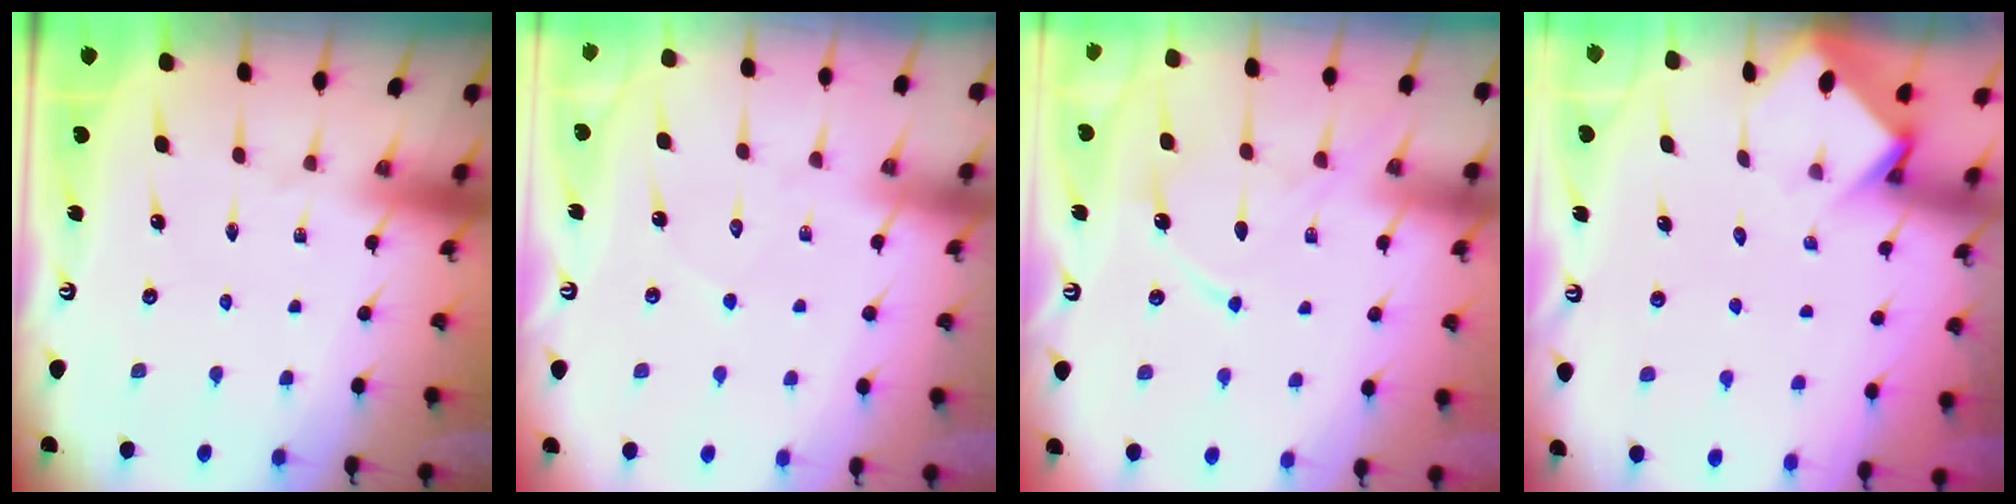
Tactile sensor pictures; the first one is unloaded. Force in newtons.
{"total": 4.5, "press": 4.5, "slide": 0.4}
{"total": 11.8, "press": 11.7, "slide": 1.2}
{"total": 3.6, "press": 3.5, "slide": 0.2}